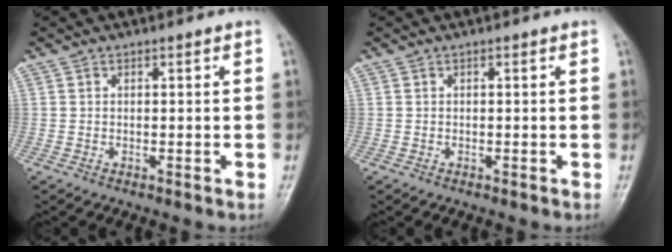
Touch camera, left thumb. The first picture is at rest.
{"total": 0.0}